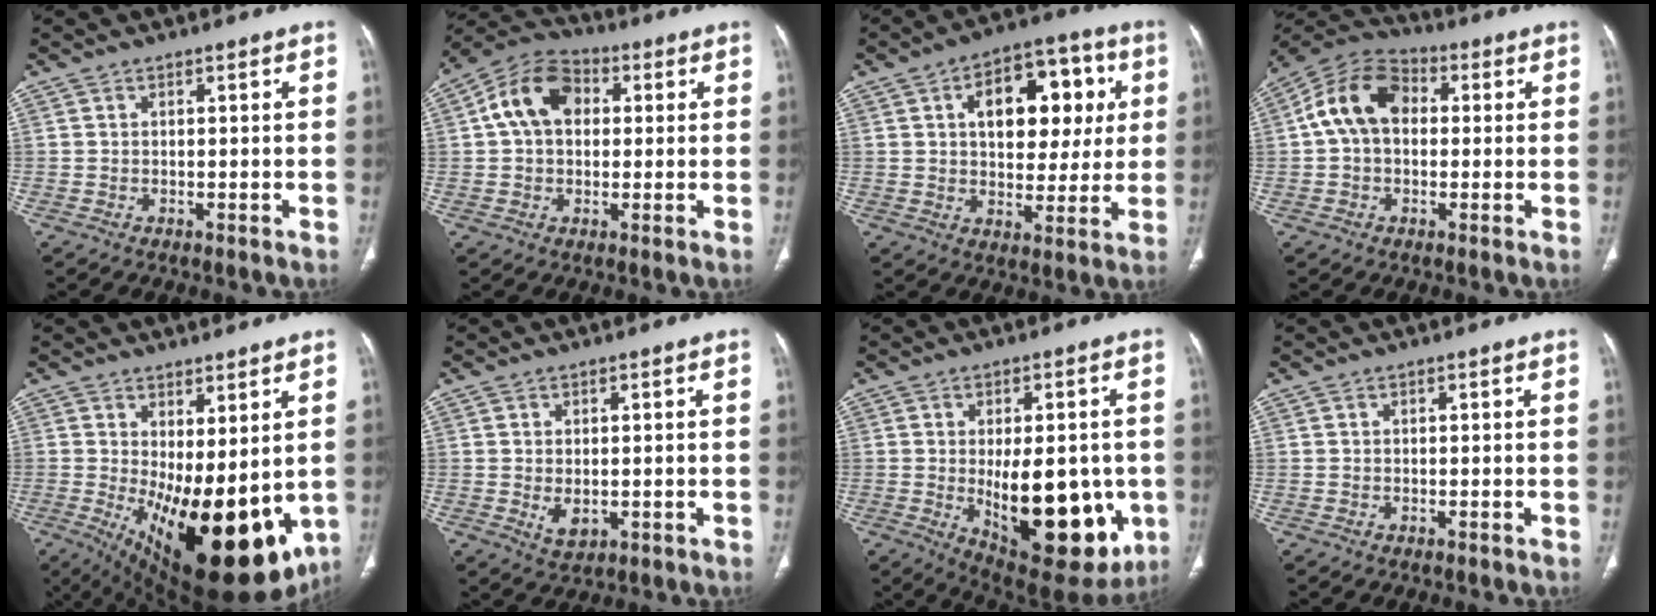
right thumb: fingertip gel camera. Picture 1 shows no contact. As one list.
[{"total": 11.7, "force": [2.2, 8.3, 7.9], "torque": [-0.126, 0.024, 0.027]}, {"total": 17.2, "force": [4.4, 10.5, 12.9], "torque": [-0.131, 0.014, 0.066]}, {"total": 12.1, "force": [1.4, 8.6, 8.4], "torque": [-0.143, 0.033, 0.010]}, {"total": 22.2, "force": [-2.4, 9.4, 20.0], "torque": [-0.265, -0.039, -0.003]}, {"total": 3.6, "force": [-0.3, 2.2, 2.8], "torque": [-0.043, -0.008, 0.005]}, {"total": 22.0, "force": [-3.5, 10.5, 18.9], "torque": [-0.220, -0.023, -0.015]}, {"total": 0.0}]